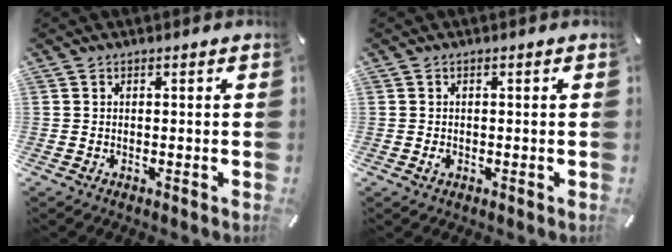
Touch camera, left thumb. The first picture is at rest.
{"total": 1.1, "force": [-0.2, 0.8, 0.7], "torque": [-0.014, 0.003, -0.004]}